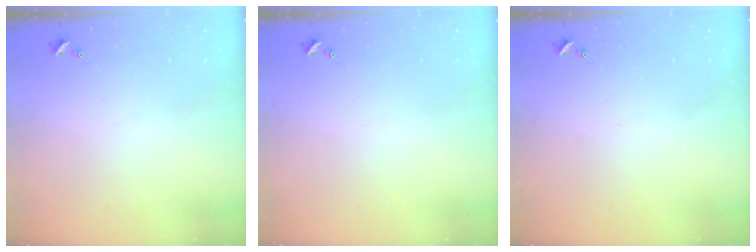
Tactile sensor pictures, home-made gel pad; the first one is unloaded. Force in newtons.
{"total": 0.0}
{"total": 0.0}